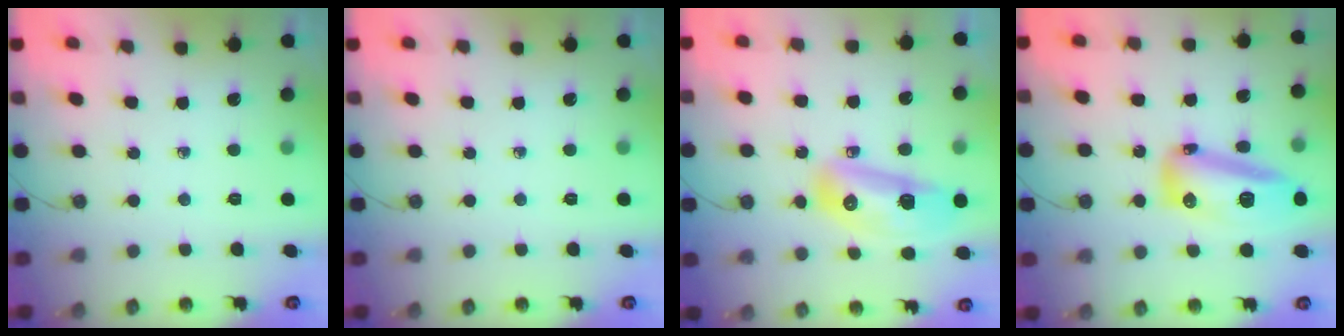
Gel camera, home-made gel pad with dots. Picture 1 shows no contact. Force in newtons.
{"total": 0.0}
{"total": 14.8, "press": 14.7, "slide": 1.7}
{"total": 19.4, "press": 17.5, "slide": 8.4}